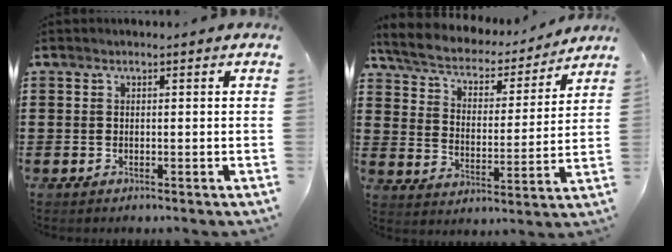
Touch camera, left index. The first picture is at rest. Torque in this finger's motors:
{"motor_torque": [1.30, -0.83, 0.60, 0.12]}